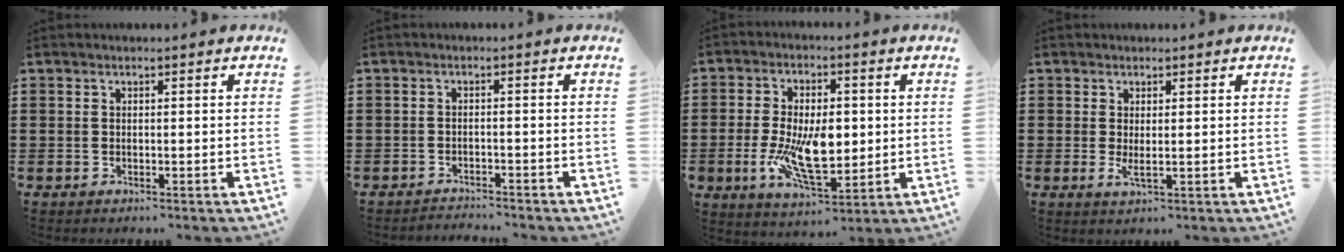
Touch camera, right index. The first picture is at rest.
{"total": 1.9, "force": [-1.9, 0.1, -0.1], "torque": [-0.005, 0.001, -0.041]}
{"total": 11.4, "force": [-0.9, 5.3, 10.0], "torque": [-0.197, -0.009, -0.013]}
{"total": 1.9, "force": [0.6, 0.2, 1.8], "torque": [-0.037, -0.006, 0.012]}